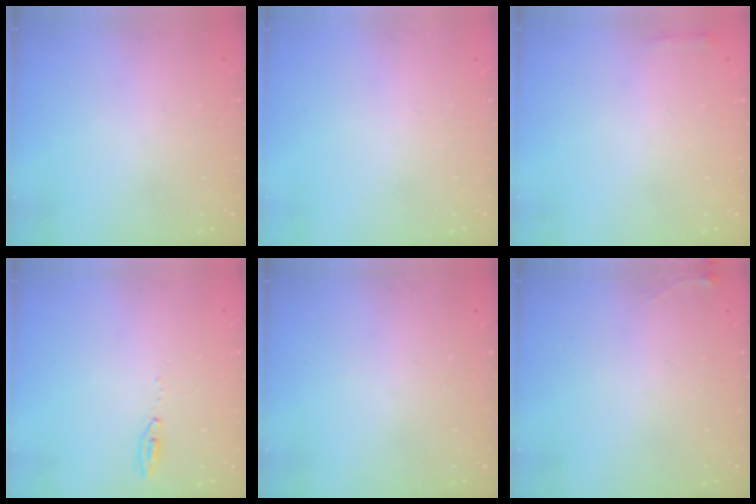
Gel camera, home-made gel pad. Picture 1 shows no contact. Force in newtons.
{"total": 0.0}
{"total": 2.3, "press": 2.3, "slide": 0.5}
{"total": 11.2, "press": 5.8, "slide": 9.6}
{"total": 0.0}
{"total": 4.0, "press": 3.9, "slide": 0.6}